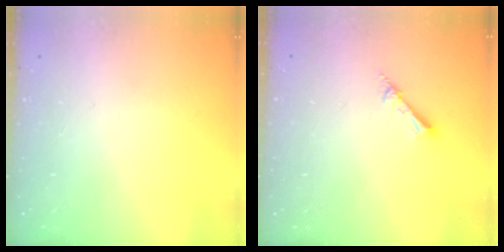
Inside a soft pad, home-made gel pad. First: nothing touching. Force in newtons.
{"total": 2.8, "press": 2.7, "slide": 0.4}